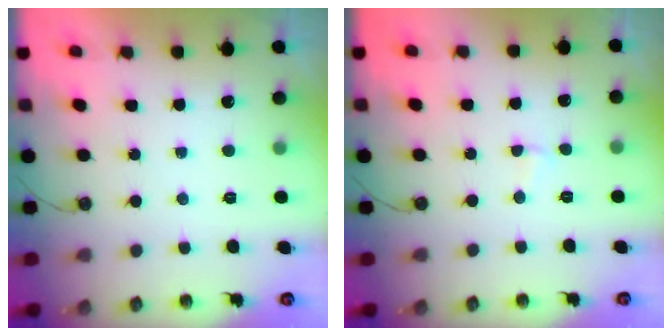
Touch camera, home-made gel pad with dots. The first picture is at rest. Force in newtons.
{"total": 4.0, "press": 2.3, "slide": 3.3}